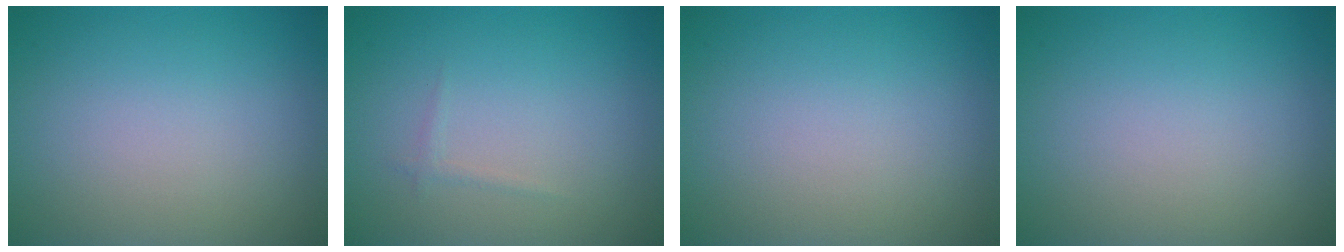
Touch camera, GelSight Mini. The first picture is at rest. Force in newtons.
{"total": 0.6, "press": 0.6, "slide": 0.0}
{"total": 0.0}
{"total": 0.0}